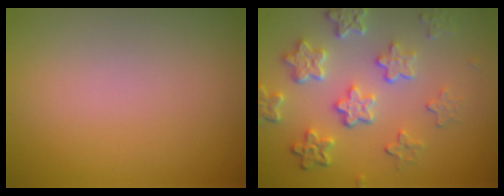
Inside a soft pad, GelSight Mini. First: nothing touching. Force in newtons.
{"total": 5.8, "press": 4.4, "slide": 3.8}